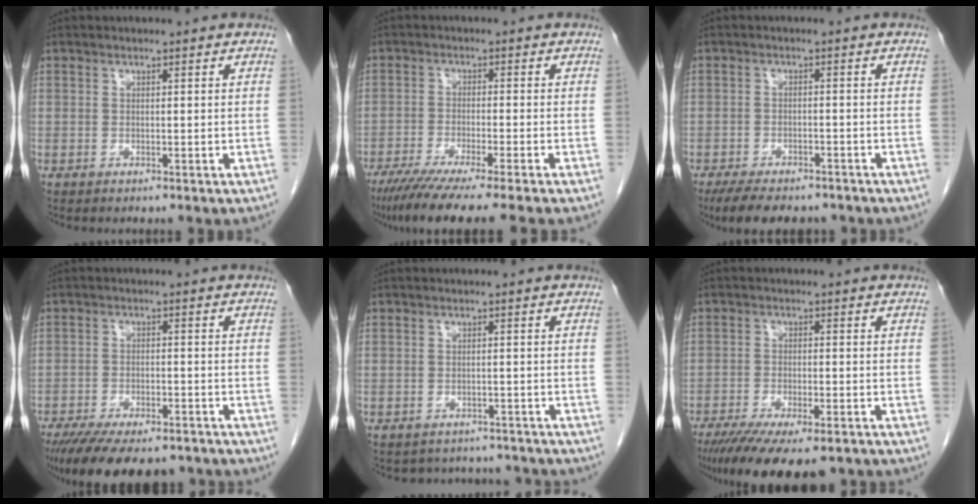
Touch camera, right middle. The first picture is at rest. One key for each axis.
{"total": 11.7, "fx": -9.4, "fy": -1.3, "fz": 6.9, "tx": -0.092, "ty": -0.040, "tz": -0.148}
{"total": 10.0, "fx": -8.1, "fy": 3.5, "fz": 4.6, "tx": -0.070, "ty": -0.008, "tz": -0.118}
{"total": 16.4, "fx": -13.1, "fy": 5.5, "fz": 8.3, "tx": -0.168, "ty": -0.021, "tz": -0.186}
{"total": 7.0, "fx": -6.6, "fy": 2.3, "fz": 0.3, "tx": -0.002, "ty": 0.019, "tz": -0.073}
{"total": 14.5, "fx": -11.0, "fy": 3.6, "fz": 8.7, "tx": -0.146, "ty": -0.028, "tz": -0.167}